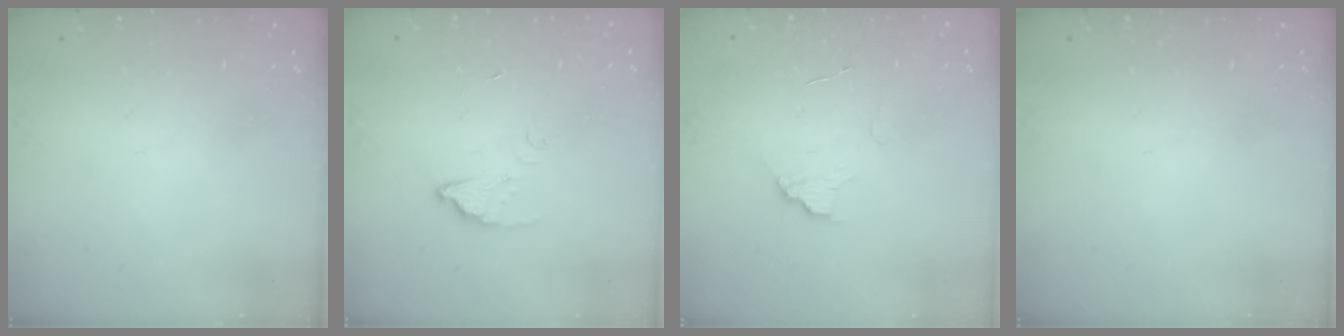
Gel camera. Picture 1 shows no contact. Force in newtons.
{"total": 3.4, "press": 3.4, "slide": 0.3}
{"total": 6.5, "press": 6.5, "slide": 0.7}
{"total": 0.0}